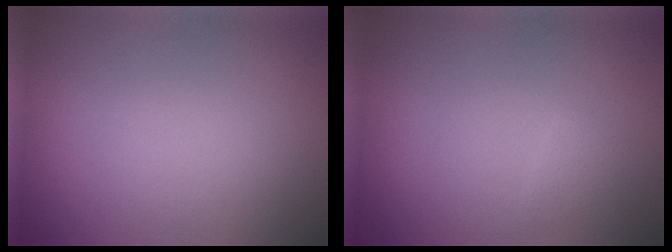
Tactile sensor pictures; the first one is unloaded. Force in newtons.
{"total": 0.6, "press": 0.6, "slide": 0.0}